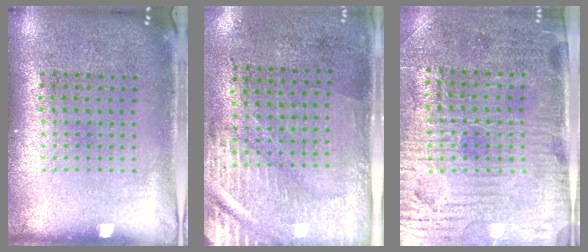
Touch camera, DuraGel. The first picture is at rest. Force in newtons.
{"total": 3.0, "press": 2.5, "slide": 1.6}
{"total": 3.6, "press": 3.2, "slide": 1.5}